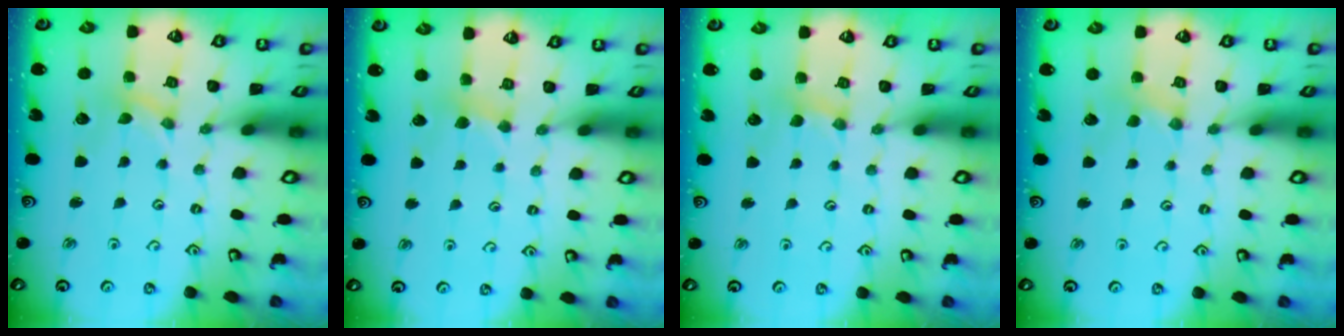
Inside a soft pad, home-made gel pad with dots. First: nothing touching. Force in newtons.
{"total": 2.3, "press": 2.3, "slide": 0.4}
{"total": 2.7, "press": 2.7, "slide": 0.3}
{"total": 2.5, "press": 2.5, "slide": 0.3}